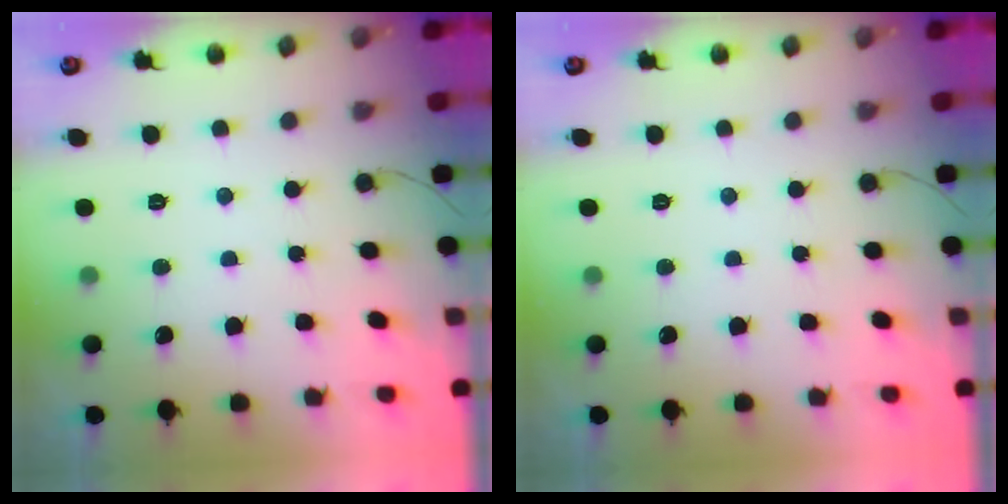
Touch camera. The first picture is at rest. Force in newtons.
{"total": 0.0}